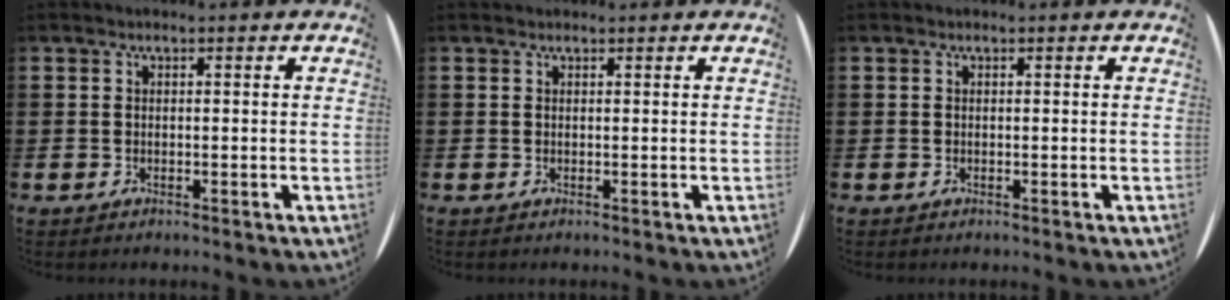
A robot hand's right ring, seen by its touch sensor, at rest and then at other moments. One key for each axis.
{"total": 0.7, "fx": 0.6, "fy": 0.1, "fz": -0.2, "tx": 0.003, "ty": 0.005, "tz": 0.012}
{"total": 0.0}